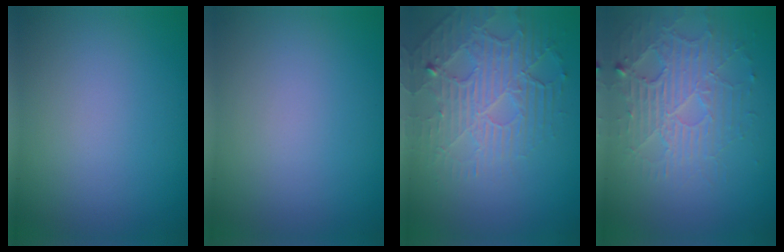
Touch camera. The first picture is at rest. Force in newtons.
{"total": 0.0}
{"total": 4.1, "press": 3.8, "slide": 1.6}
{"total": 3.9, "press": 3.5, "slide": 1.6}